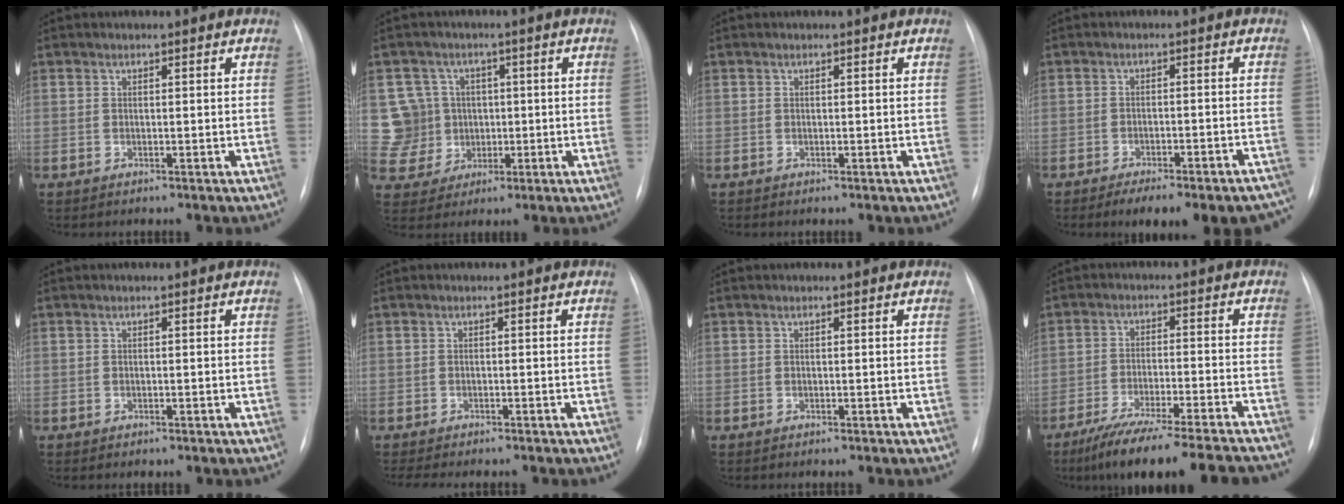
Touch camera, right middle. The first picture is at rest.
{"total": 7.2, "force": [0.7, 7.2, 0.2], "torque": [-0.009, 0.020, 0.024]}
{"total": 0.0}
{"total": 14.4, "force": [-12.0, 3.8, 7.0], "torque": [-0.051, 0.020, -0.145]}
{"total": 0.0}
{"total": 5.6, "force": [-4.8, 1.3, 2.6], "torque": [-0.033, -0.006, -0.065]}
{"total": 0.0}
{"total": 19.5, "force": [-17.2, 0.8, 9.2], "torque": [-0.114, -0.032, -0.251]}